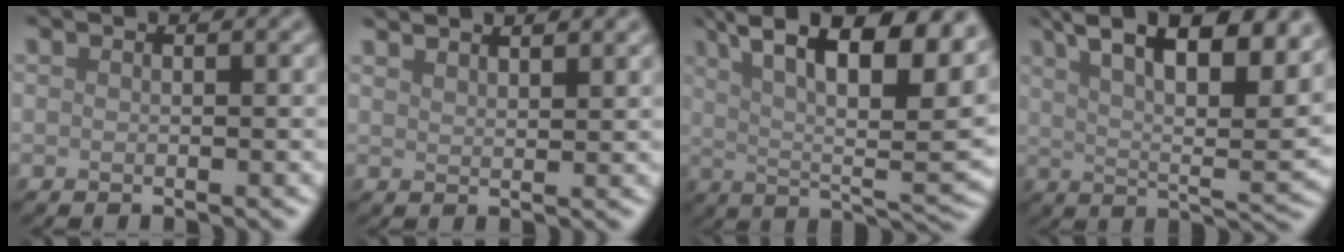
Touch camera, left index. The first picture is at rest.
{"total": 2.7, "force": [2.4, 0.6, 1.2], "torque": [-0.001, 0.007, 0.026]}
{"total": 15.8, "force": [7.3, 5.6, 12.9], "torque": [-0.173, 0.017, 0.102]}
{"total": 14.7, "force": [8.0, 5.1, 11.3], "torque": [-0.160, 0.021, 0.107]}